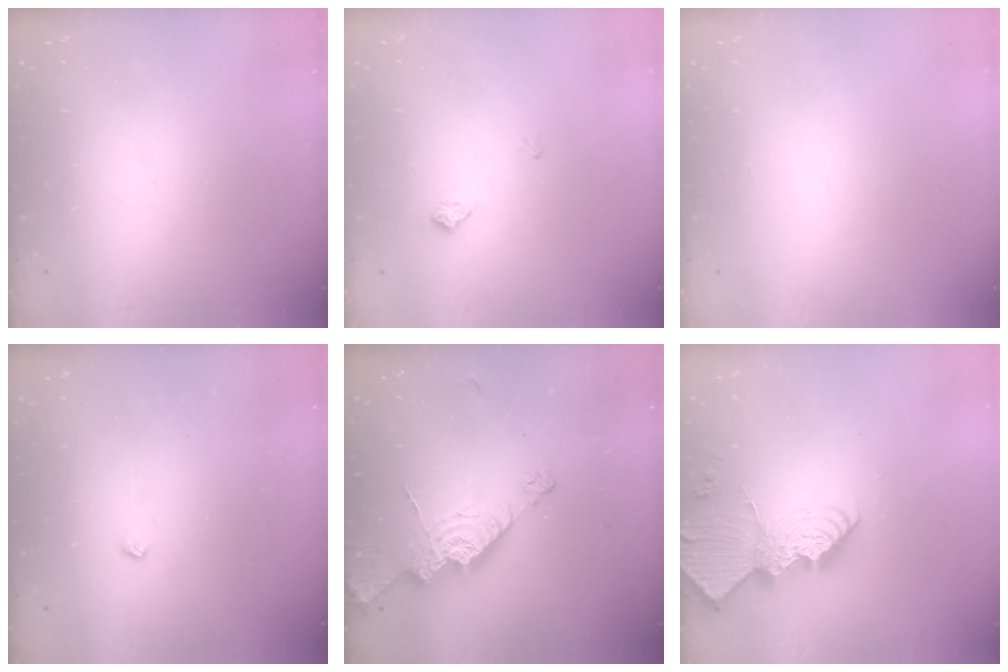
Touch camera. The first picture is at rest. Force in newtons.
{"total": 6.6, "press": 6.5, "slide": 0.7}
{"total": 0.0}
{"total": 2.5, "press": 2.4, "slide": 0.5}
{"total": 13.5, "press": 13.4, "slide": 1.1}
{"total": 17.5, "press": 17.5, "slide": 1.7}